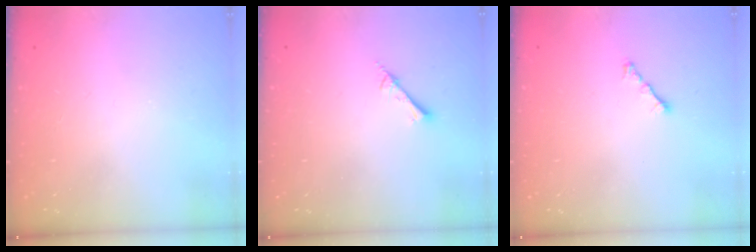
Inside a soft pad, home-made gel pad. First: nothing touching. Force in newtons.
{"total": 2.0, "press": 2.0, "slide": 0.2}
{"total": 2.3, "press": 2.2, "slide": 0.7}